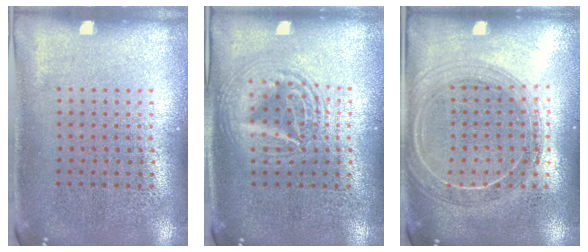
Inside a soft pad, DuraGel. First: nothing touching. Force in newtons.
{"total": 2.6, "press": 2.5, "slide": 0.3}
{"total": 1.7, "press": 1.6, "slide": 0.6}